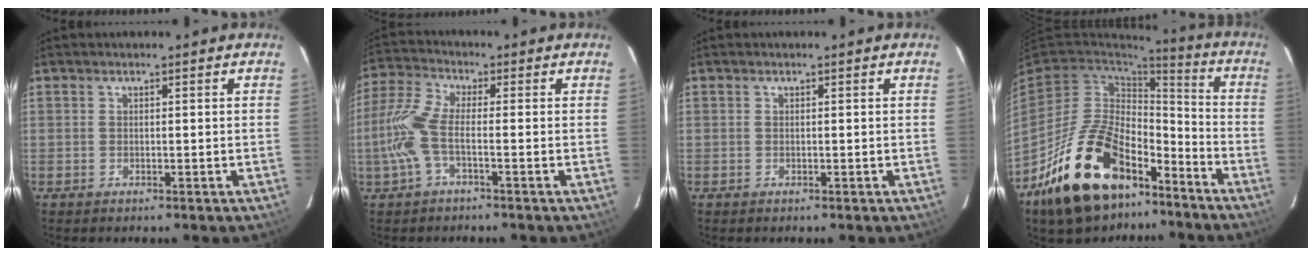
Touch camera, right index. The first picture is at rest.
{"total": 7.7, "force": [-2.1, 1.9, 7.2], "torque": [-0.175, 0.004, -0.044]}
{"total": 0.0}
{"total": 24.2, "force": [-15.1, 12.7, 14.0], "torque": [-0.276, 0.015, -0.230]}